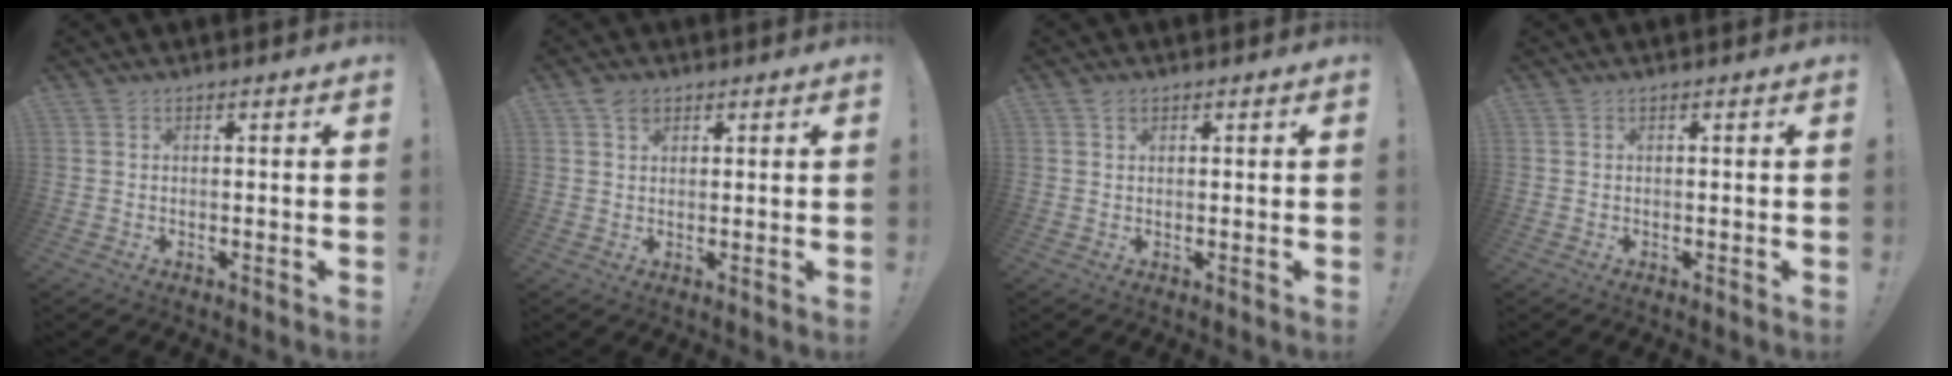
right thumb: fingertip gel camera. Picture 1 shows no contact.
{"total": 3.4, "force": [1.9, 2.4, 1.3], "torque": [-0.012, -0.007, 0.034]}
{"total": 1.1, "force": [0.8, 0.7, 0.2], "torque": [0.003, -0.001, 0.014]}
{"total": 0.0}